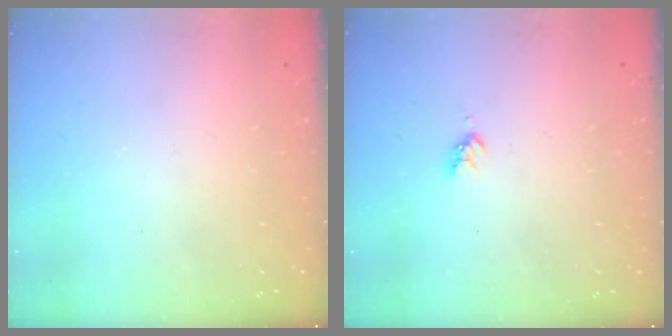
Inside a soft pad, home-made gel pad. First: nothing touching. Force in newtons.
{"total": 3.0, "press": 3.0, "slide": 0.4}